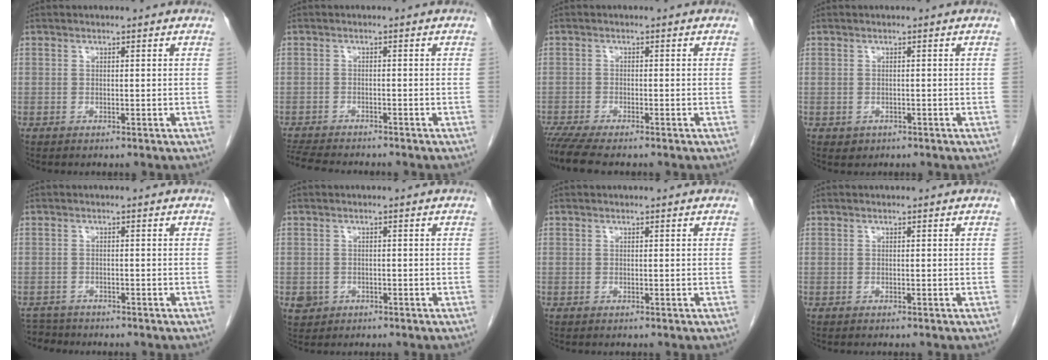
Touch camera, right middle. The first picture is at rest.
{"total": 7.7, "force": [-7.1, 0.9, 2.9], "torque": [-0.050, -0.013, -0.114]}
{"total": 5.3, "force": [-4.5, 0.3, 2.8], "torque": [-0.047, -0.015, -0.076]}
{"total": 1.1, "force": [-0.4, 1.0, 0.2], "torque": [-0.004, 0.003, 0.001]}
{"total": 3.1, "force": [-2.9, 0.8, -0.6], "torque": [0.008, -0.008, -0.050]}
{"total": 2.8, "force": [-1.1, 2.6, 0.4], "torque": [-0.004, 0.005, -0.014]}
{"total": 0.0}
{"total": 0.0}